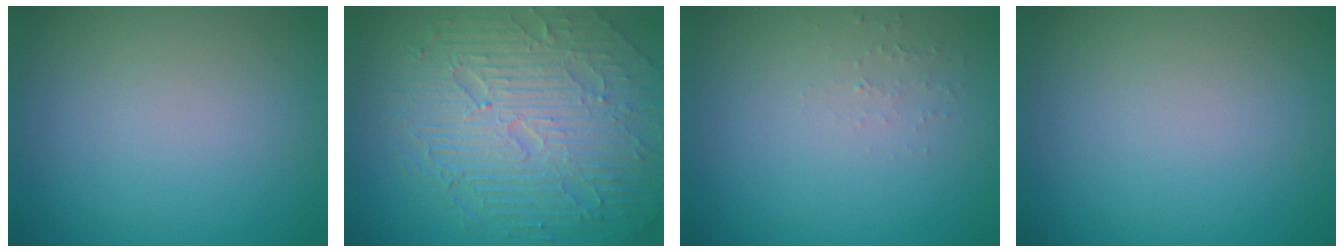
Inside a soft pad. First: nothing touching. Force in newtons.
{"total": 9.8, "press": 6.5, "slide": 7.3}
{"total": 0.8, "press": 0.8, "slide": 0.3}
{"total": 0.0}